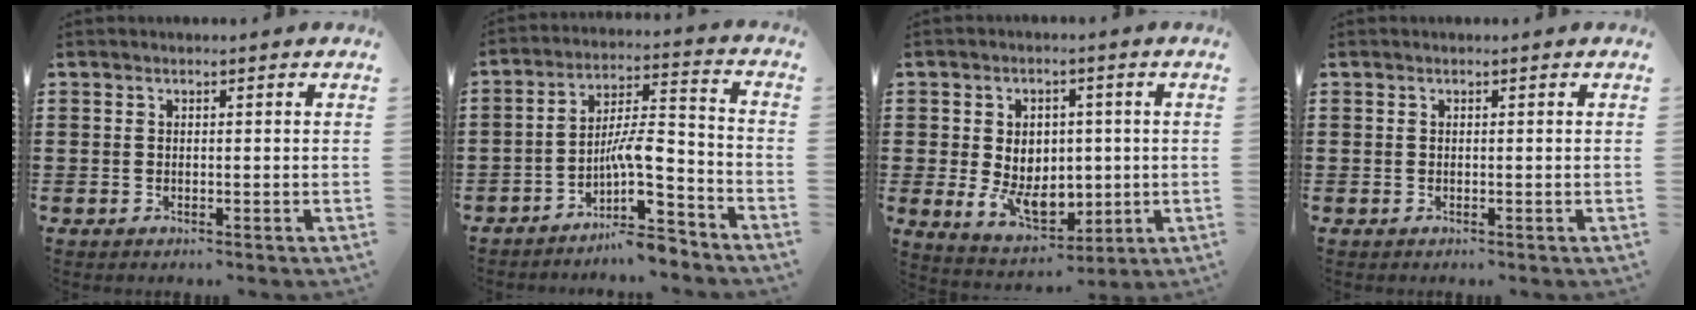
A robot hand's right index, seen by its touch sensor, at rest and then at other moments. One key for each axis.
{"total": 9.3, "fx": -6.1, "fy": 2.2, "fz": 6.7, "tx": -0.123, "ty": -0.002, "tz": -0.116}
{"total": 7.7, "fx": -0.3, "fy": 5.9, "fz": 4.9, "tx": -0.079, "ty": 0.002, "tz": -0.010}
{"total": 0.0}